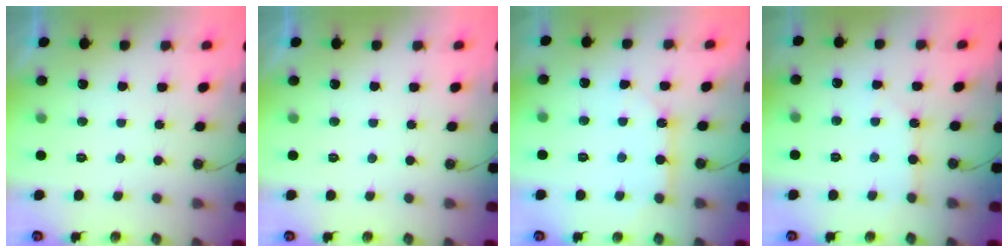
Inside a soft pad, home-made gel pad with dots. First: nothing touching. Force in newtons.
{"total": 0.0}
{"total": 8.8, "press": 8.8, "slide": 0.8}
{"total": 3.3, "press": 3.2, "slide": 0.3}